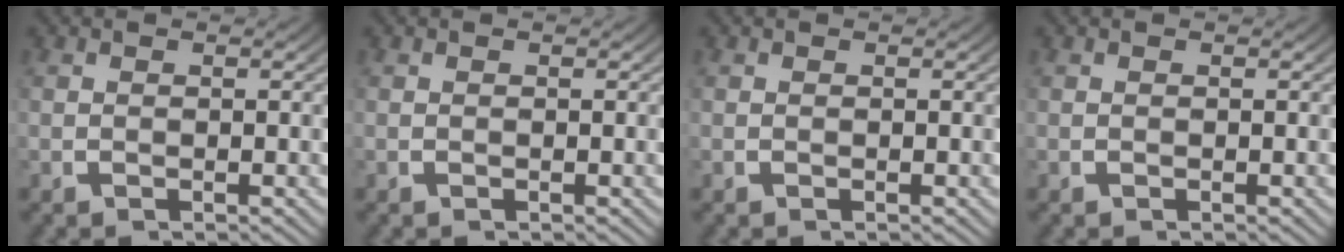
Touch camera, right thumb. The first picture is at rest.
{"total": 0.0}
{"total": 0.0}
{"total": 0.0}